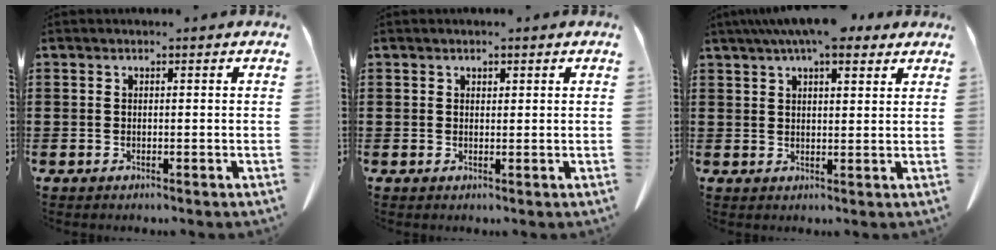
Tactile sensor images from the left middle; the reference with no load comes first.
{"total": 0.8, "force": [0.7, 0.3, 0.2], "torque": [-0.006, 0.001, 0.014]}
{"total": 6.4, "force": [4.8, 1.9, 3.8], "torque": [-0.078, -0.005, 0.085]}